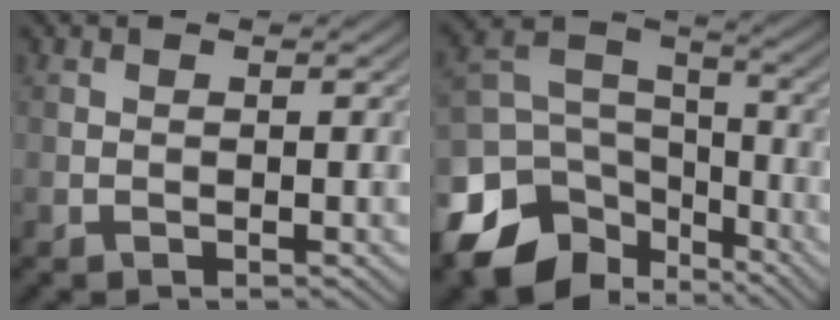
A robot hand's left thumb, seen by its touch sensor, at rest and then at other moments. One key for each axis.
{"total": 12.8, "fx": -7.2, "fy": 8.5, "fz": 6.3, "tx": -0.167, "ty": -0.029, "tz": -0.128}